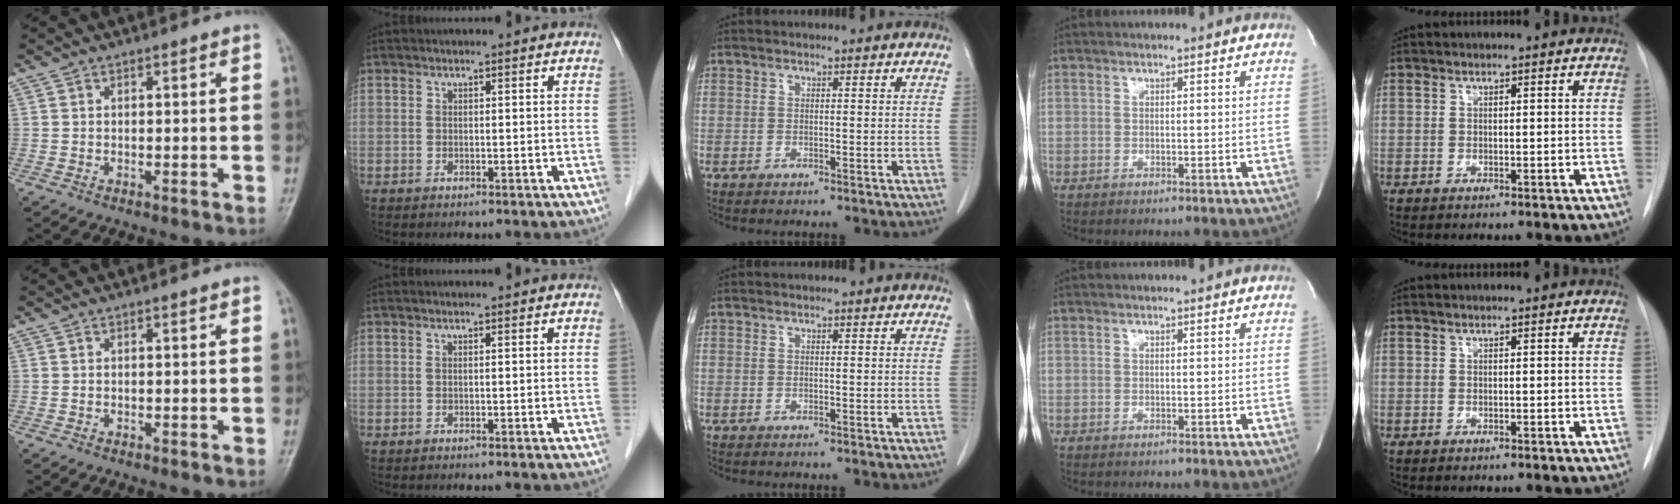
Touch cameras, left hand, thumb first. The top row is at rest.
{}